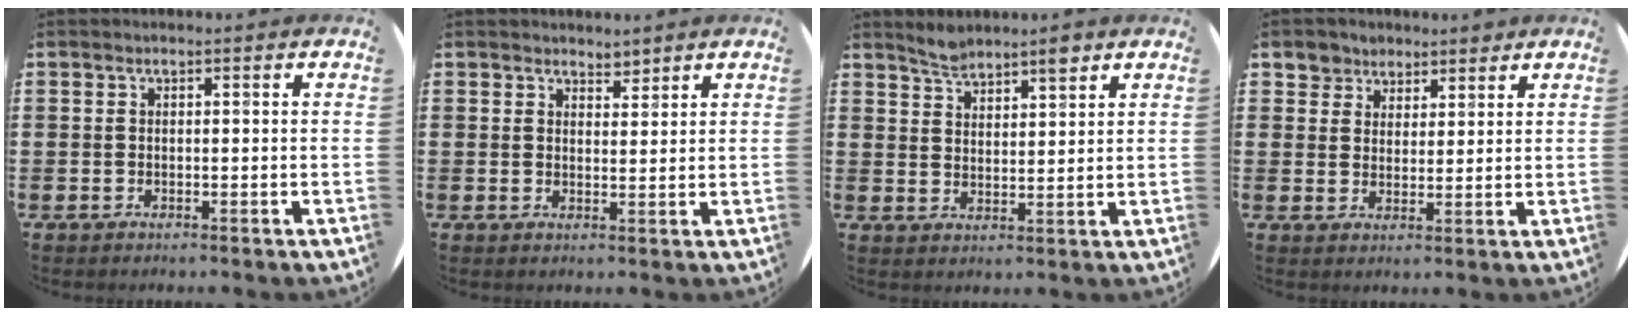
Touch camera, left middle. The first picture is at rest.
{"total": 2.2, "force": [2.1, 0.5, -0.1], "torque": [0.001, -0.001, 0.039]}
{"total": 4.3, "force": [4.0, 1.2, 1.2], "torque": [-0.029, -0.009, 0.073]}
{"total": 4.6, "force": [3.6, 2.8, -0.2], "torque": [-0.015, 0.002, 0.068]}